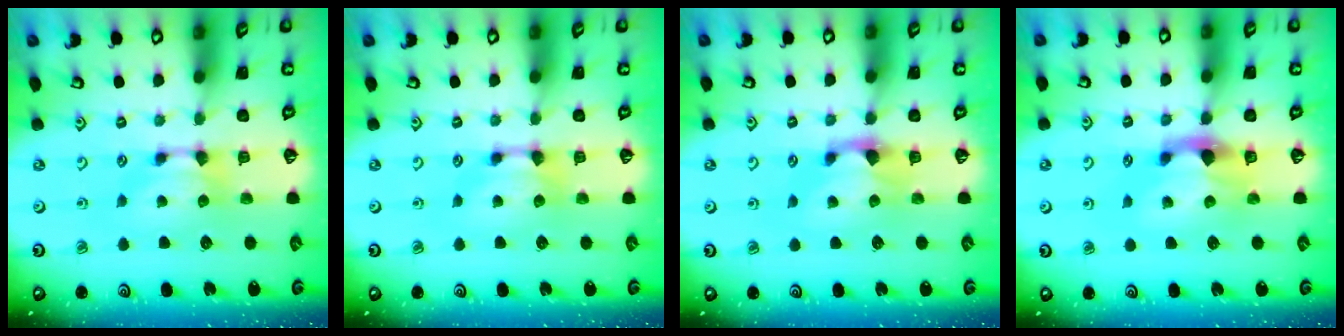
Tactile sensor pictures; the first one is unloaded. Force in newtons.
{"total": 0.0}
{"total": 0.7, "press": 0.4, "slide": 0.6}
{"total": 3.1, "press": 2.7, "slide": 1.4}